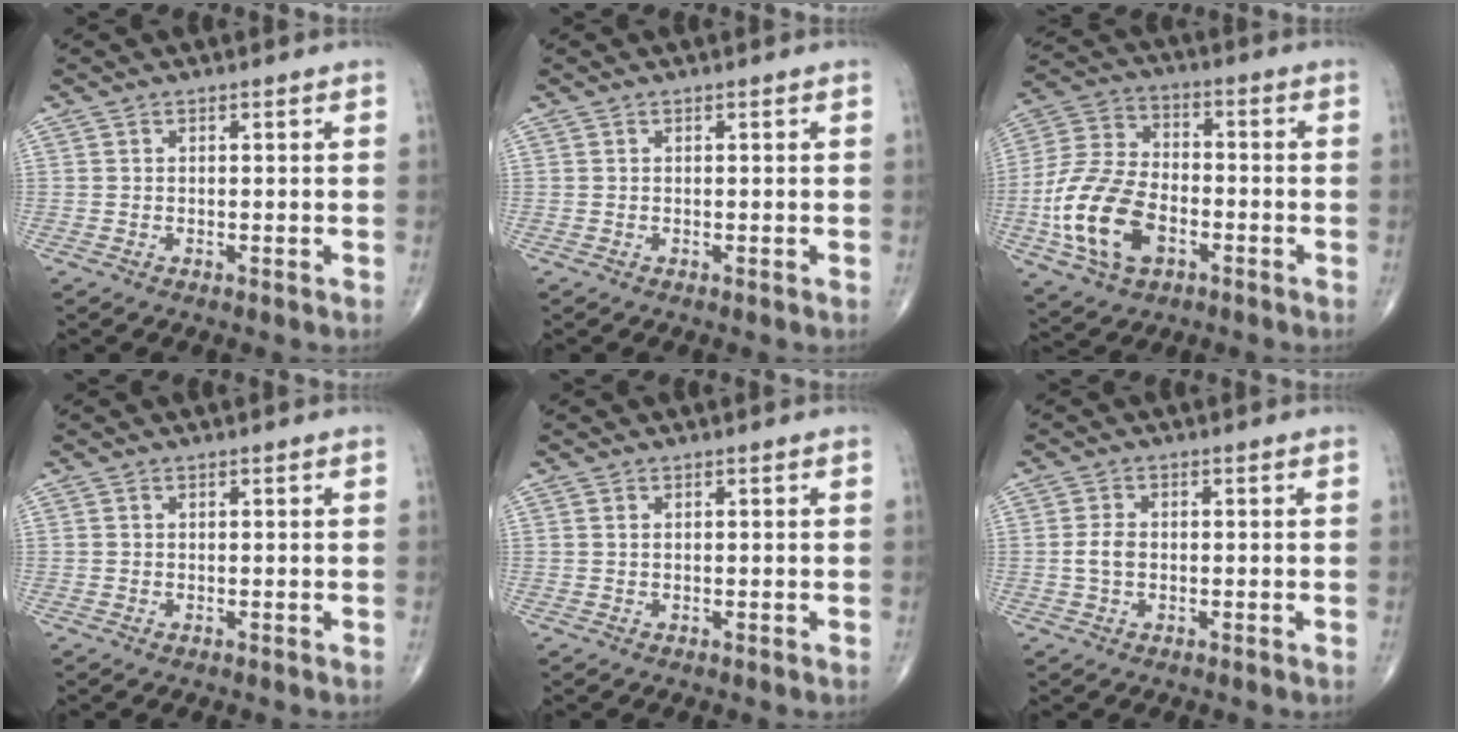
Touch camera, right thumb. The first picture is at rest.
{"total": 0.0}
{"total": 16.8, "force": [-5.1, 10.4, 12.2], "torque": [-0.235, 0.022, -0.099]}
{"total": 0.0}
{"total": 0.6, "force": [0.2, 0.3, 0.4], "torque": [-0.010, 0.003, 0.005]}
{"total": 2.9, "force": [-0.2, 1.9, 2.2], "torque": [-0.047, 0.005, -0.006]}